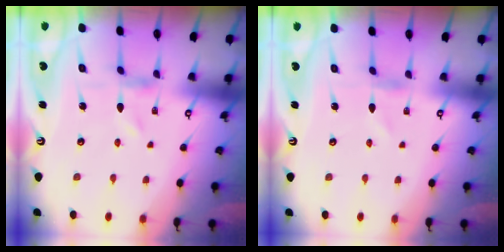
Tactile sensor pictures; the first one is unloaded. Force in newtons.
{"total": 0.0}